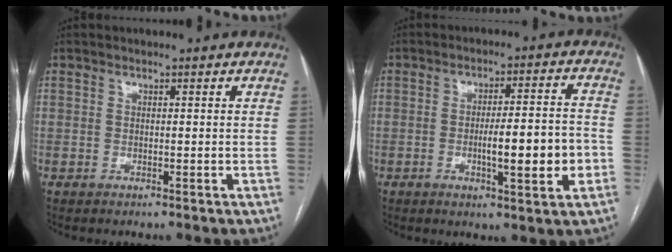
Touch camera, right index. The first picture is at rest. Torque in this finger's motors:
{"motor_torque": [1.41, -0.47, 0.66, 0.11]}